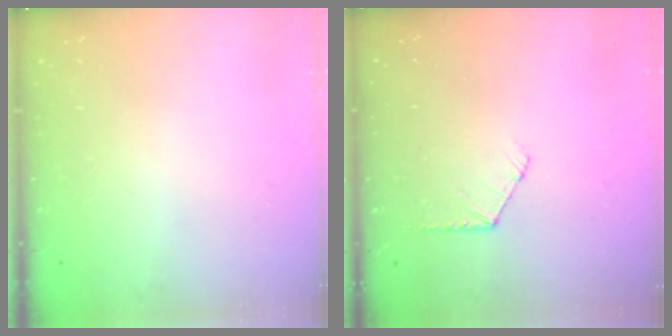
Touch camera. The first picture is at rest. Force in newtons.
{"total": 6.7, "press": 6.7, "slide": 0.6}